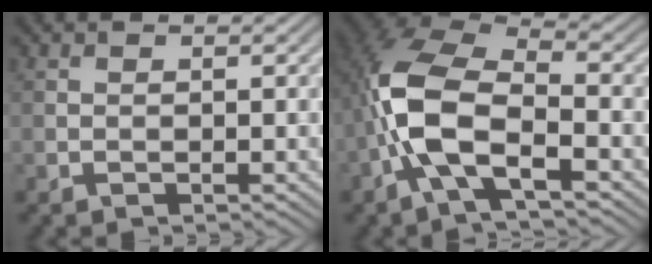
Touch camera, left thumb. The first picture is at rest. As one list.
[{"total": 10.1, "force": [-2.9, 4.5, 8.5], "torque": [-0.195, 0.006, -0.067]}]